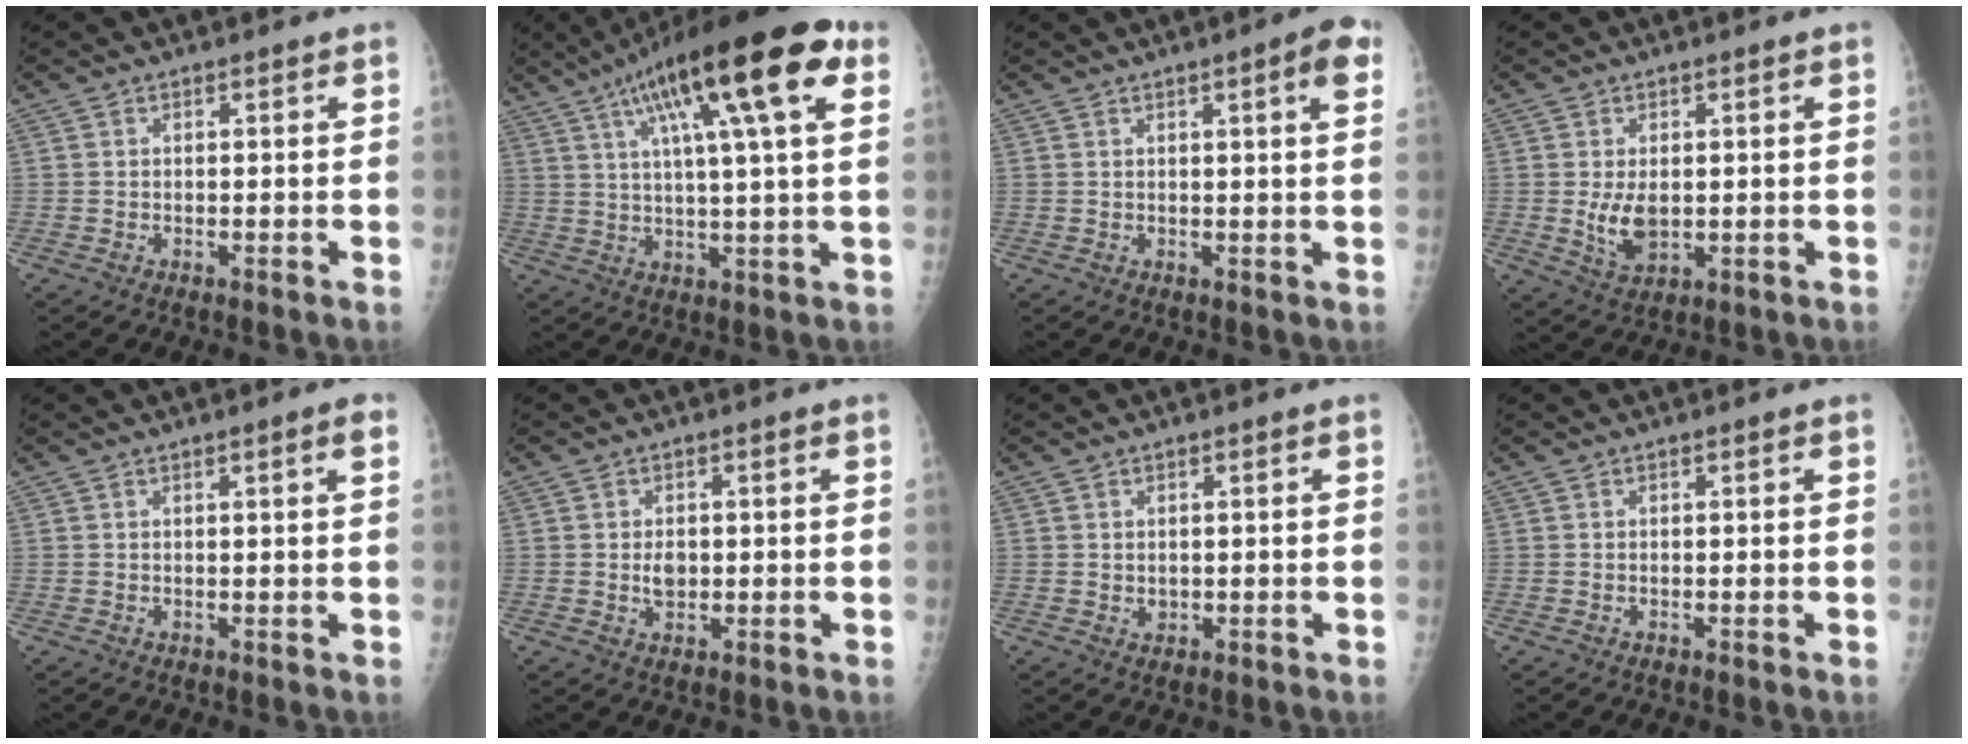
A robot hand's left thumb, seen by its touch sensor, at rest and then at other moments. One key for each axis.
{"total": 21.7, "fx": 9.7, "fy": 4.5, "fz": 18.9, "tx": -0.295, "ty": 0.010, "tz": 0.146}
{"total": 5.3, "fx": 2.2, "fy": 0.6, "fz": 4.8, "tx": -0.058, "ty": -0.003, "tz": 0.025}
{"total": 5.5, "fx": 0.0, "fy": 3.3, "fz": 4.3, "tx": -0.071, "ty": -0.014, "tz": 0.011}
{"total": 2.2, "fx": 1.0, "fy": 0.1, "fz": 1.9, "tx": -0.026, "ty": -0.001, "tz": 0.013}
{"total": 2.9, "fx": 0.0, "fy": 2.1, "fz": 2.0, "tx": -0.021, "ty": -0.001, "tz": 0.004}
{"total": 1.3, "fx": 0.2, "fy": 1.1, "fz": 0.7, "tx": -0.006, "ty": -0.002, "tz": 0.007}
{"total": 0.0}